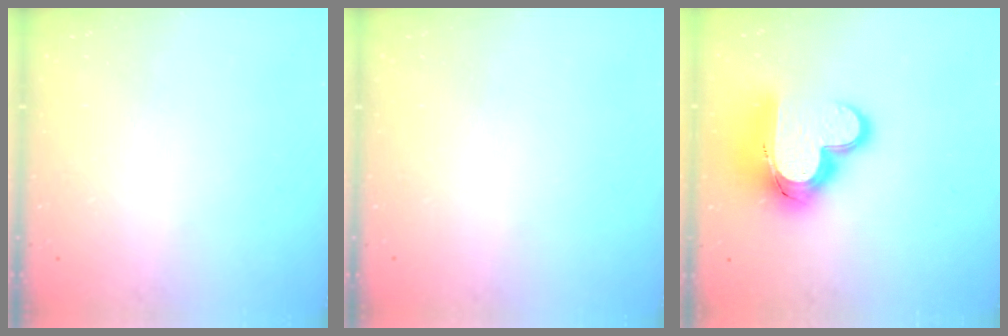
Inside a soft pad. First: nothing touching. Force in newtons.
{"total": 0.0}
{"total": 17.3, "press": 17.2, "slide": 1.8}